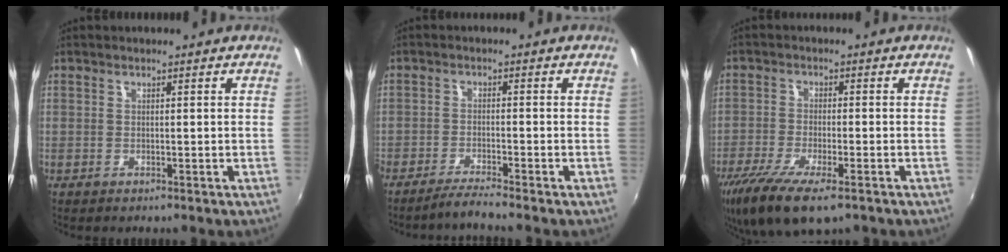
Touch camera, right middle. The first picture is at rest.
{"total": 3.8, "force": [-3.4, -0.9, 1.5], "torque": [-0.045, -0.007, -0.065]}
{"total": 12.7, "force": [-8.5, 3.8, 8.7], "torque": [-0.192, -0.046, -0.152]}